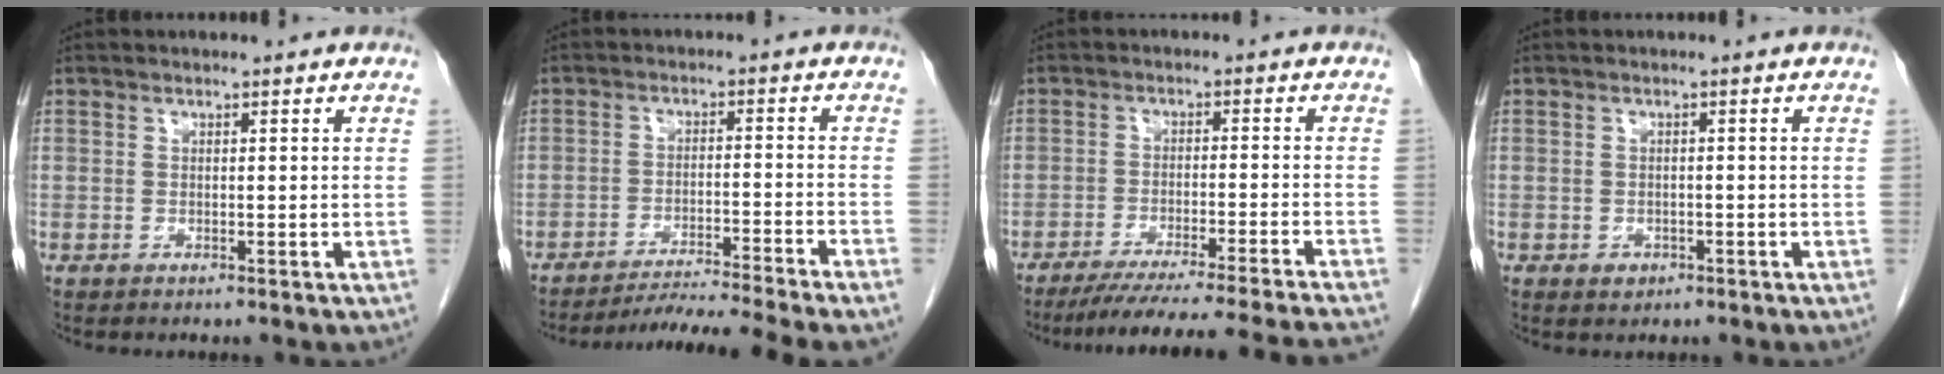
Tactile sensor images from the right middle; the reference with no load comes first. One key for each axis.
{"total": 12.7, "fx": -11.4, "fy": -2.9, "fz": 4.8, "tx": -0.052, "ty": -0.028, "tz": -0.176}
{"total": 20.2, "fx": -18.3, "fy": -2.1, "fz": 8.3, "tx": -0.092, "ty": -0.052, "tz": -0.254}
{"total": 1.5, "fx": -0.8, "fy": 1.2, "fz": 0.6, "tx": -0.010, "ty": 0.003, "tz": -0.005}